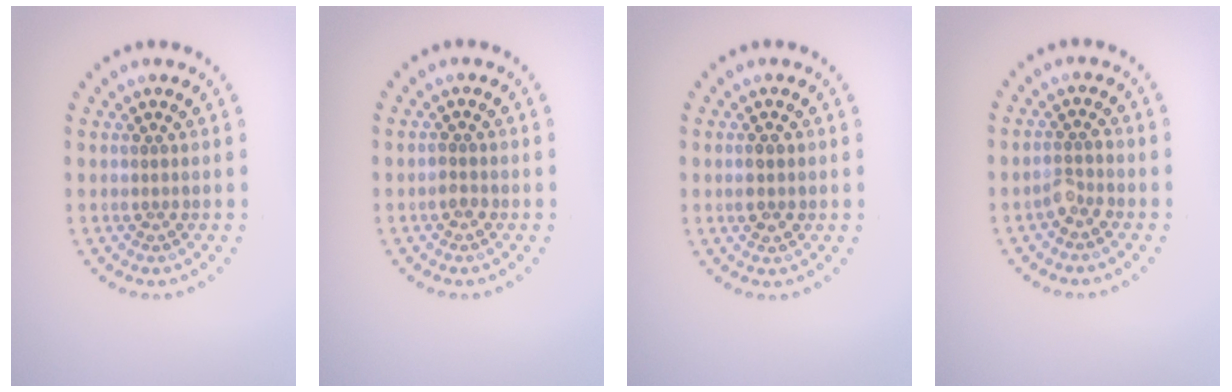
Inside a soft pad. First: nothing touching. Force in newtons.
{"total": 0.9, "press": 0.8, "slide": 0.3}
{"total": 2.1, "press": 2.1, "slide": 0.1}
{"total": 1.7, "press": 1.4, "slide": 0.9}